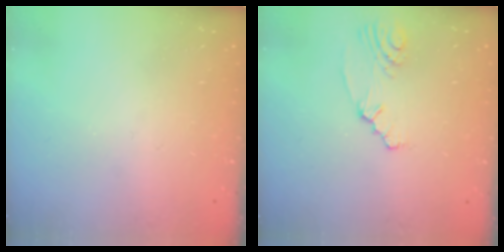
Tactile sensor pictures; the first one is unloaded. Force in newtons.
{"total": 2.4, "press": 2.1, "slide": 1.2}